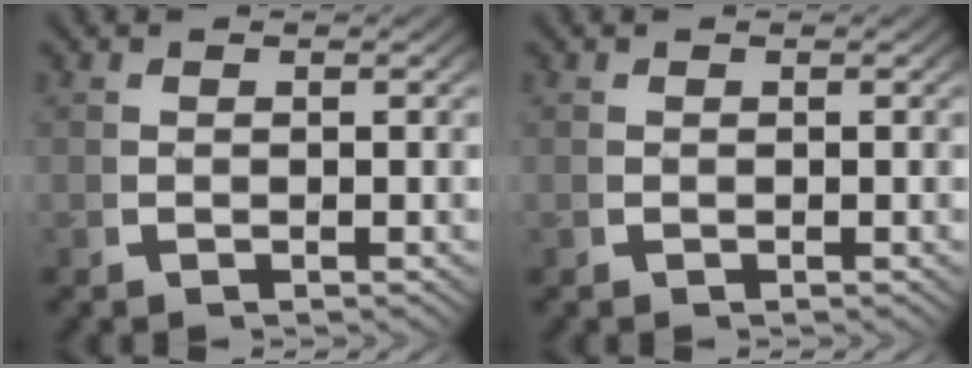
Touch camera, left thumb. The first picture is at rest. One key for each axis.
{"total": 0.0}